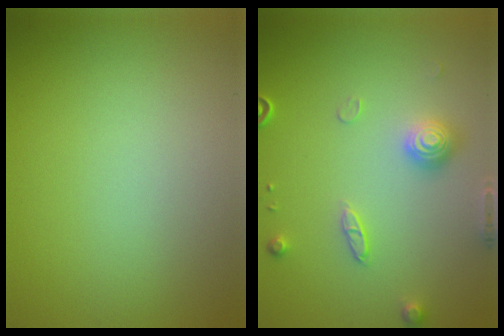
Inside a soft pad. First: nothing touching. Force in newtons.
{"total": 3.1, "press": 3.0, "slide": 0.9}